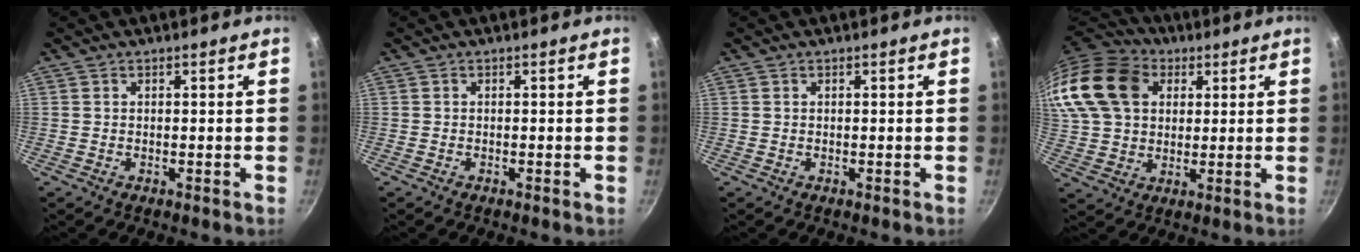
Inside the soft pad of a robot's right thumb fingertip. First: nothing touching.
{"total": 0.0}
{"total": 0.0}
{"total": 22.3, "force": [7.5, 16.8, 12.7], "torque": [-0.272, 0.024, 0.134]}